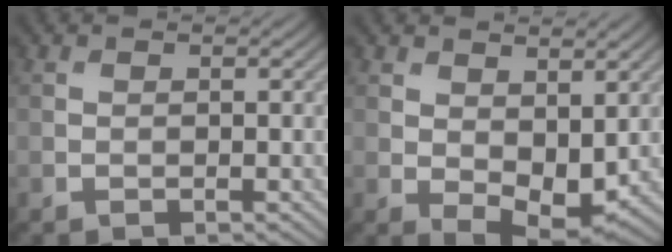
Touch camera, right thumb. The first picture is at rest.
{"total": 6.1, "force": [0.9, 3.6, 4.8], "torque": [-0.087, -0.014, 0.021]}